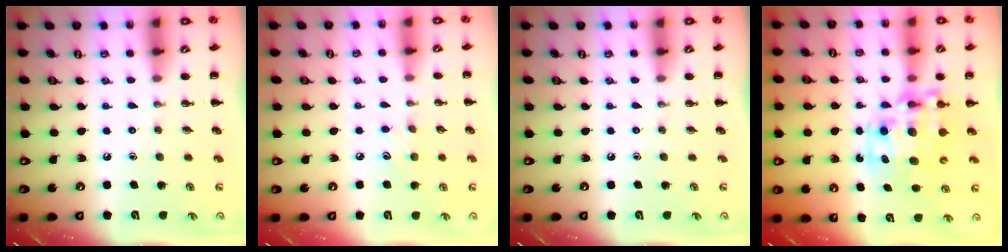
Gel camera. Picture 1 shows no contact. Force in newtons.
{"total": 4.8, "press": 4.6, "slide": 1.4}
{"total": 0.0}
{"total": 12.0, "press": 11.7, "slide": 2.8}